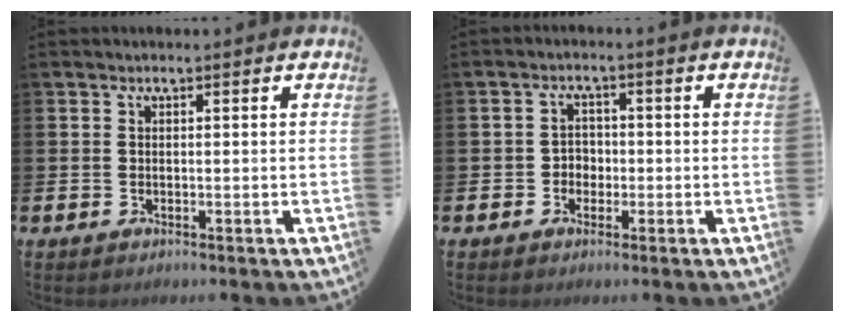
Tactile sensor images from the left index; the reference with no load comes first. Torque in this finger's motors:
{"motor_torque": [0.04, 0.04, -0.01, 0.00]}